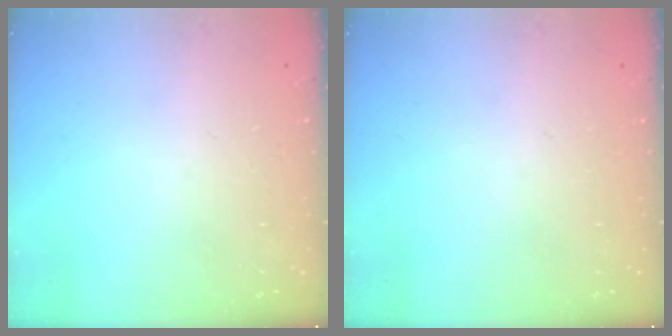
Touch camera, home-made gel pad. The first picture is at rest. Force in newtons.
{"total": 0.0}